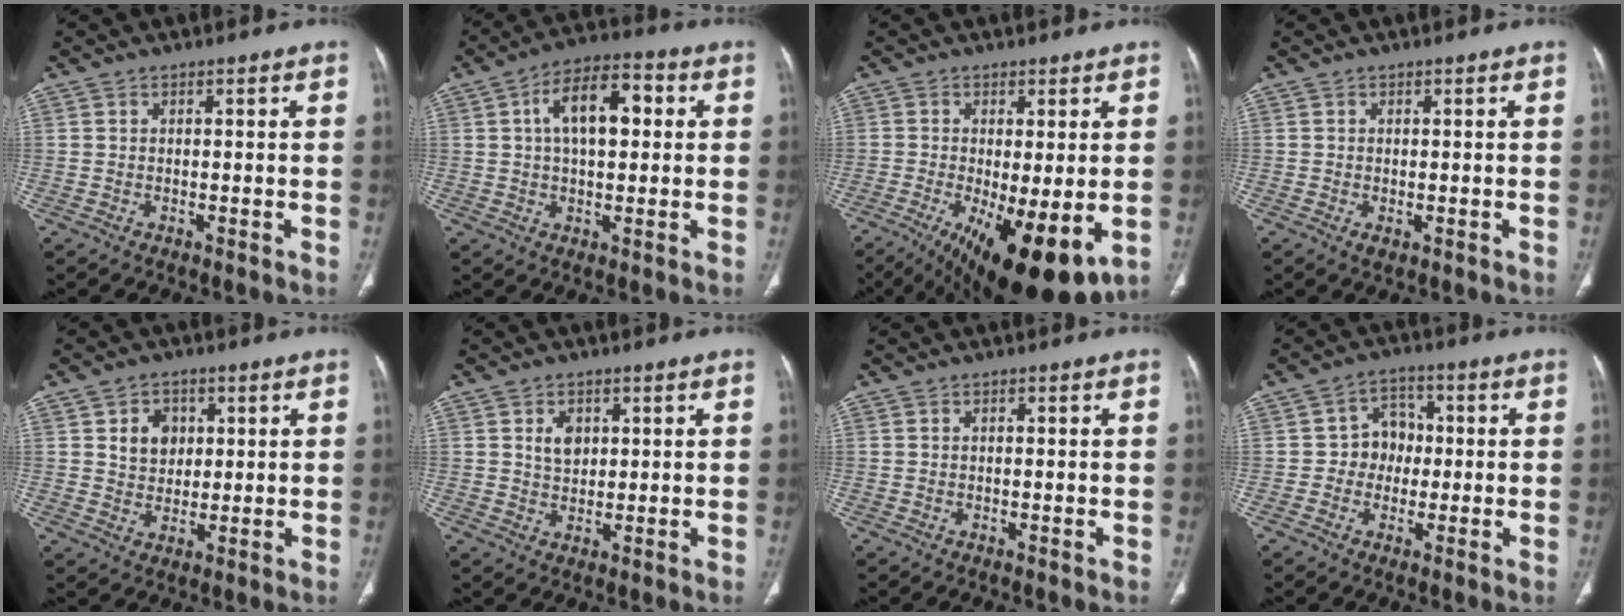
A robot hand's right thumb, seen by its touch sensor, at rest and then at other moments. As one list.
[{"total": 11.5, "force": [2.4, 6.0, 9.6], "torque": [-0.144, 0.017, 0.030]}, {"total": 16.1, "force": [-5.2, 5.4, 14.2], "torque": [-0.210, -0.029, -0.065]}, {"total": 1.3, "force": [-0.3, 0.7, 1.0], "torque": [-0.022, -0.004, -0.003]}, {"total": 5.9, "force": [1.8, 4.9, 2.8], "torque": [-0.016, -0.006, 0.031]}, {"total": 4.2, "force": [1.4, 3.1, 2.5], "torque": [-0.023, -0.007, 0.025]}, {"total": 0.0}, {"total": 6.3, "force": [-0.4, 5.6, 2.7], "torque": [-0.001, 0.018, -0.018]}]